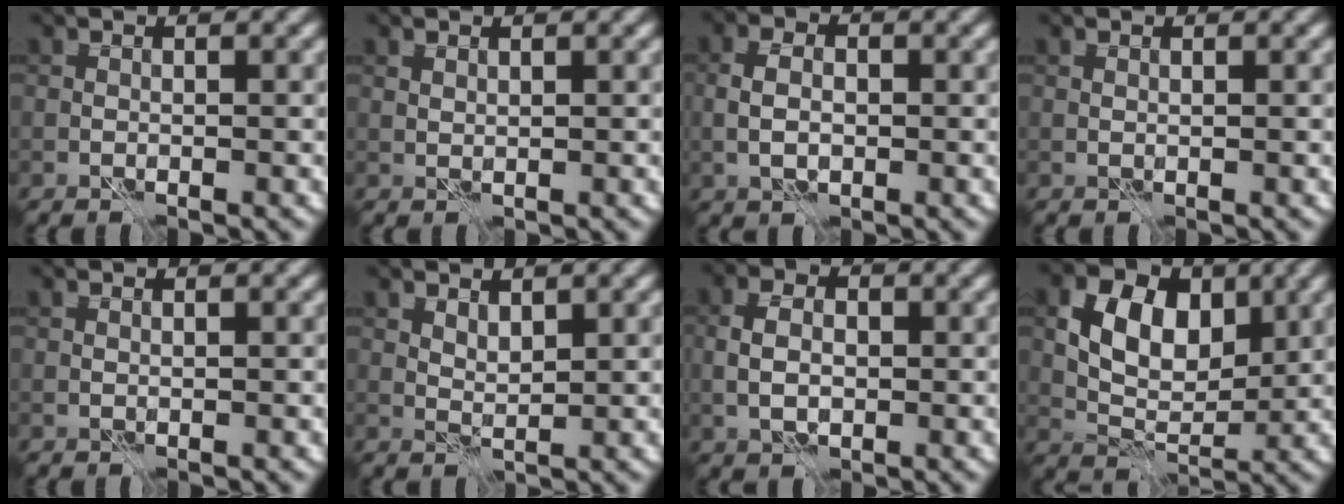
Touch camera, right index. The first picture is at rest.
{"total": 0.6, "force": [0.6, 0.2, 0.1], "torque": [-0.007, 0.000, 0.011]}
{"total": 2.7, "force": [-0.1, 1.8, 2.0], "torque": [-0.042, 0.003, -0.006]}
{"total": 0.0}
{"total": 0.0}
{"total": 1.5, "force": [1.2, 0.6, 0.7], "torque": [-0.020, -0.003, 0.025]}
{"total": 3.1, "force": [0.0, 2.2, 2.2], "torque": [-0.048, 0.002, -0.003]}
{"total": 6.4, "force": [2.1, 4.3, 4.2], "torque": [-0.074, 0.000, 0.035]}